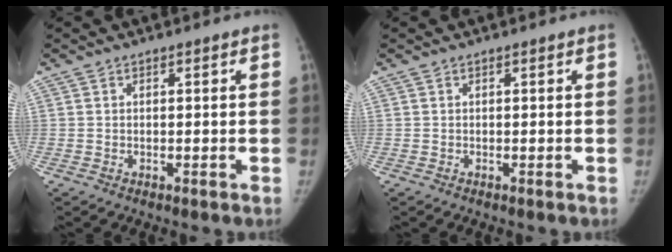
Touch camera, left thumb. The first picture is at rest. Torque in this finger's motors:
{"motor_torque": [0.00, 0.00, 0.16, -0.16, 0.00]}